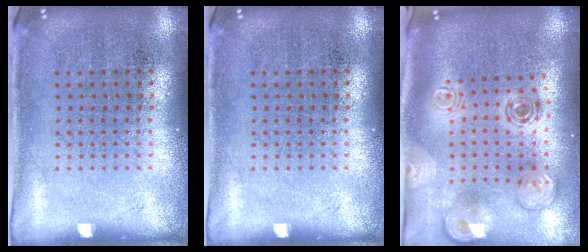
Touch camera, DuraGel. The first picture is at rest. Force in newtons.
{"total": 0.0}
{"total": 2.3, "press": 1.8, "slide": 1.4}